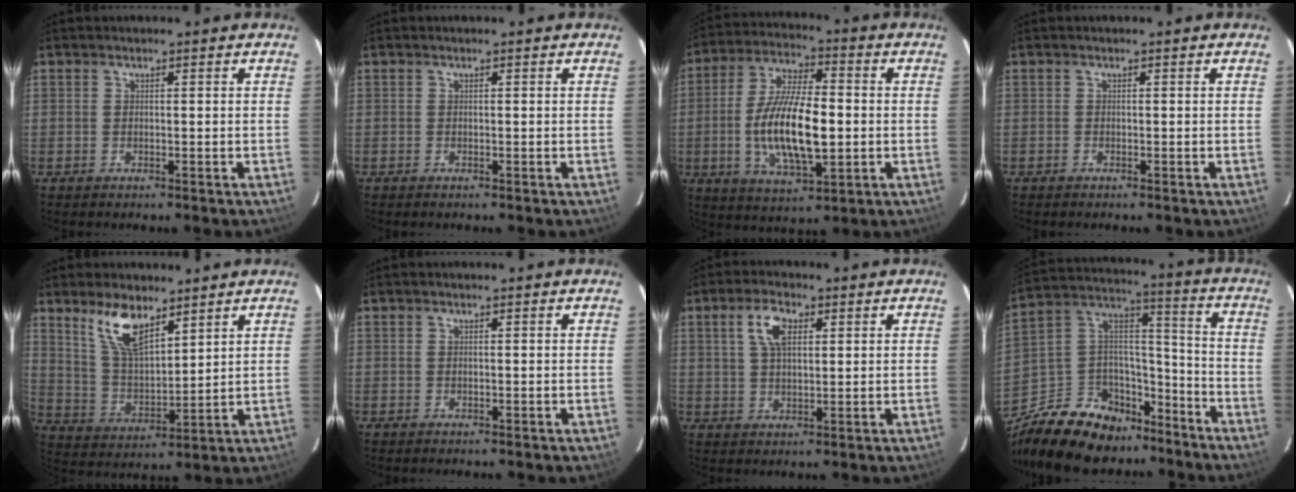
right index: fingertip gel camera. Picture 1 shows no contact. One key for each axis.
{"total": 0.0}
{"total": 16.1, "fx": -1.9, "fy": 6.0, "fz": 14.8, "tx": -0.289, "ty": -0.002, "tz": -0.033}
{"total": 0.0}
{"total": 10.2, "fx": 6.8, "fy": 3.9, "fz": 6.6, "tx": -0.124, "ty": 0.003, "tz": 0.141}
{"total": 0.0}
{"total": 6.0, "fx": 2.3, "fy": 3.0, "fz": 4.7, "tx": -0.089, "ty": 0.012, "tz": 0.043}
{"total": 22.6, "fx": -16.4, "fy": 12.5, "fz": 9.4, "tx": -0.221, "ty": 0.066, "tz": -0.251}